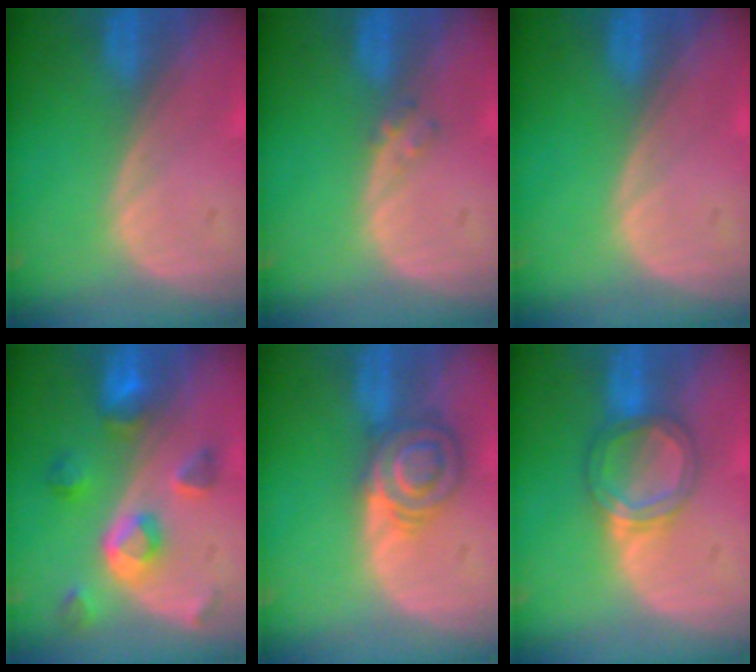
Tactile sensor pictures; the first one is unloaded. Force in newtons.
{"total": 1.2, "press": 1.2, "slide": 0.2}
{"total": 0.0}
{"total": 7.7, "press": 6.8, "slide": 3.5}
{"total": 6.0, "press": 6.0, "slide": 0.9}
{"total": 5.3, "press": 5.0, "slide": 1.7}